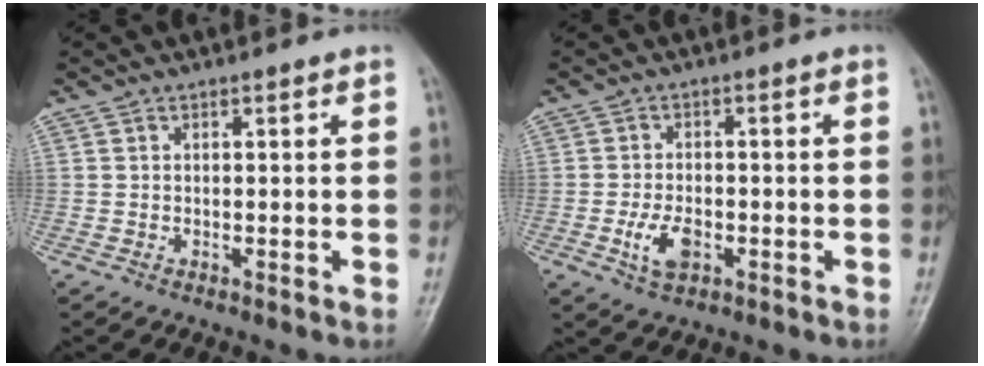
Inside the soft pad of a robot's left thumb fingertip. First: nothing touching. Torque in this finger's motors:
{"motor_torque": [0.19, 1.38, 0.75, 0.39, 0.02]}